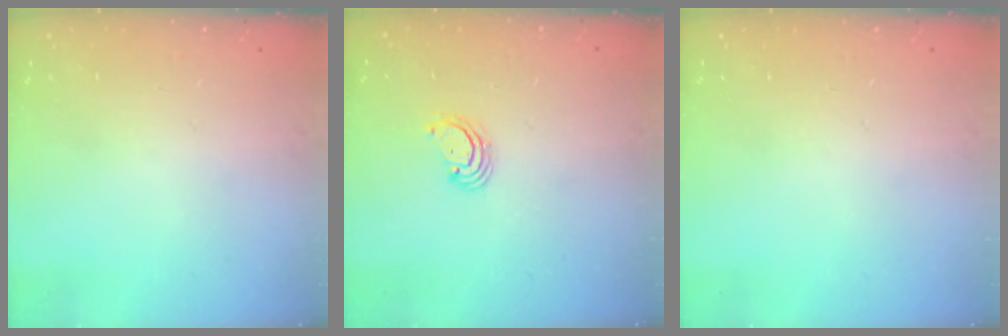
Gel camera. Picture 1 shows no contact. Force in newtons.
{"total": 2.6, "press": 2.6, "slide": 0.3}
{"total": 0.0}